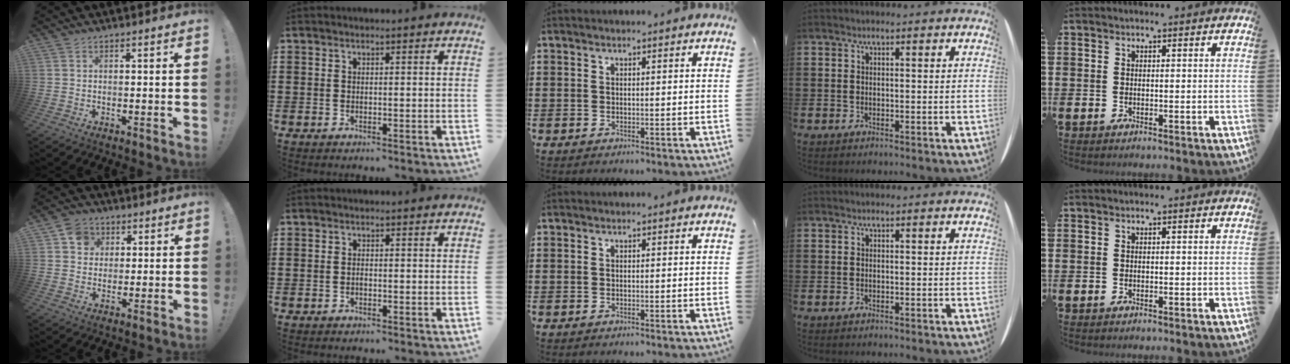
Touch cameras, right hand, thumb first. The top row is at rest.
{"thumb": {"total": 7.1, "force": [2.3, 6.4, 2.0], "torque": [-0.027, -0.006, 0.046]}, "index": {"total": 0.5, "force": [-0.2, 0.3, 0.4], "torque": [-0.010, 0.000, -0.004]}}